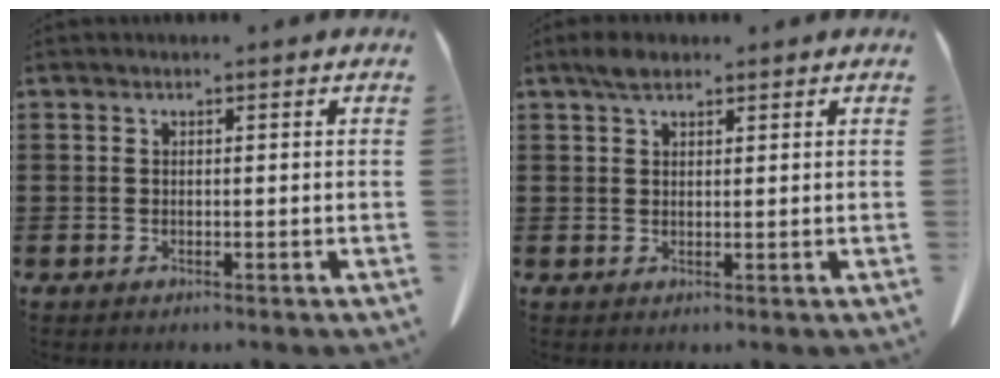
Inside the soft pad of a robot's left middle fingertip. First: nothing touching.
{"total": 2.5, "force": [1.8, 1.0, 1.5], "torque": [-0.034, 0.006, 0.032]}